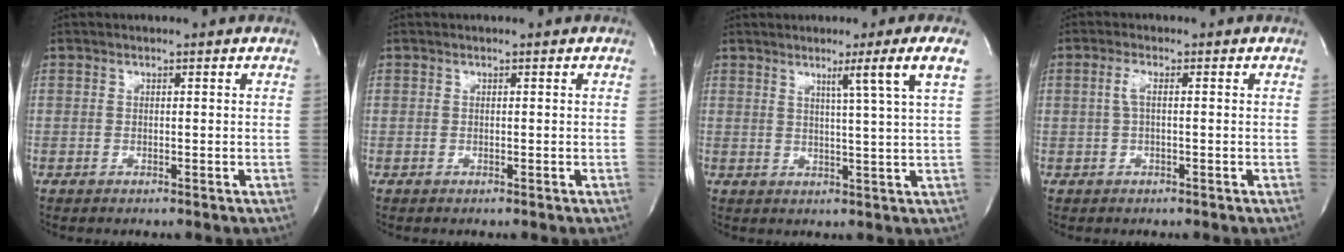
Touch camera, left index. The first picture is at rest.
{"total": 0.0}
{"total": 5.9, "force": [2.7, -2.3, 4.8], "torque": [-0.077, -0.020, 0.046]}
{"total": 2.0, "force": [0.1, 0.5, 2.0], "torque": [-0.045, 0.002, 0.001]}